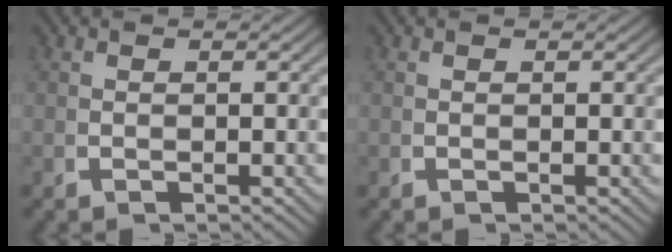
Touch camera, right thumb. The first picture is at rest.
{"total": 0.0}